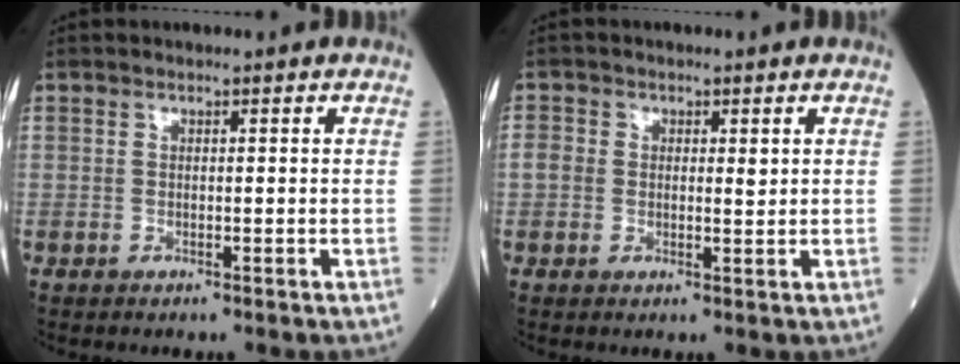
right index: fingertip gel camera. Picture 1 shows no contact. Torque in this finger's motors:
{"motor_torque": [0.06, -0.12, 0.01, 0.00]}